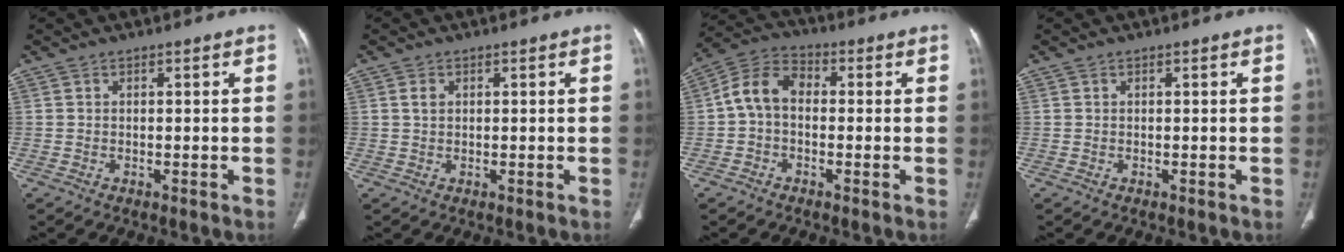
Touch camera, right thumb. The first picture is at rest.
{"total": 1.5, "force": [0.5, 1.0, 1.0], "torque": [-0.015, 0.000, 0.011]}
{"total": 7.8, "force": [-0.2, 5.4, 5.6], "torque": [-0.095, 0.025, -0.018]}
{"total": 0.0}